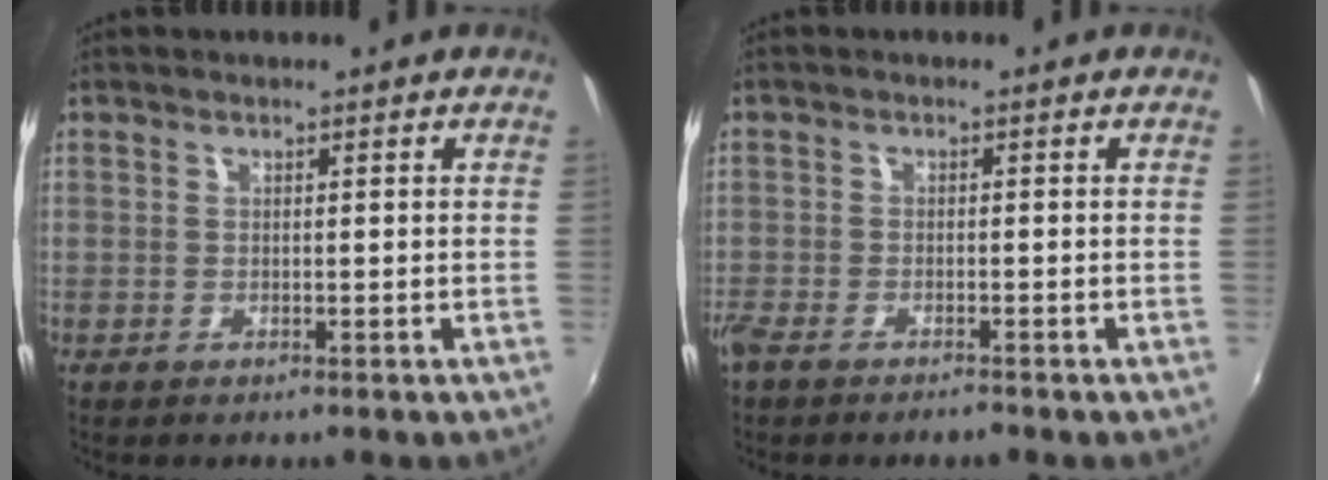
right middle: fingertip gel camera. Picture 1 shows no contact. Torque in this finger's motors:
{"motor_torque": [1.09, -1.05, 0.24, 0.20]}